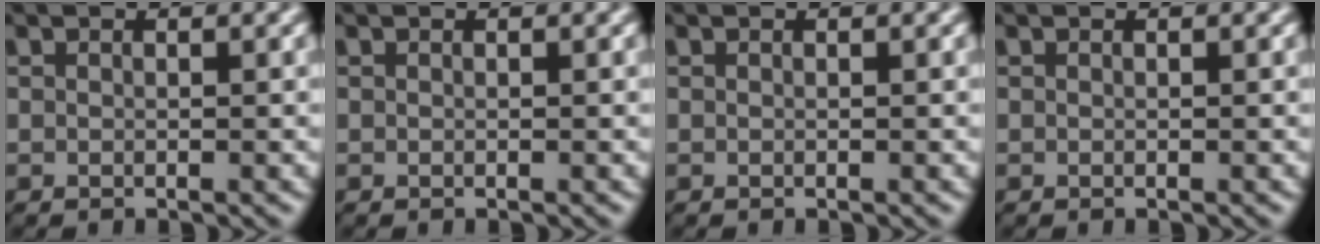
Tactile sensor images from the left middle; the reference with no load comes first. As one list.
[{"total": 0.0}, {"total": 0.0}, {"total": 0.0}]